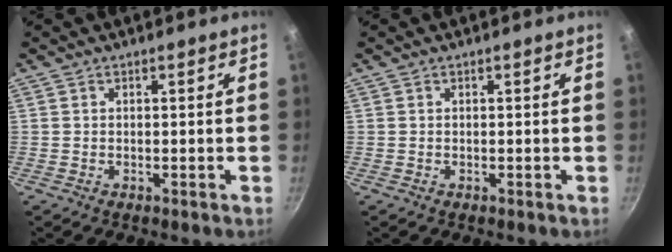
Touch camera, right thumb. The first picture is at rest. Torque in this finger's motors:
{"motor_torque": [0.00, 0.01, -0.01, 0.01, 0.04]}